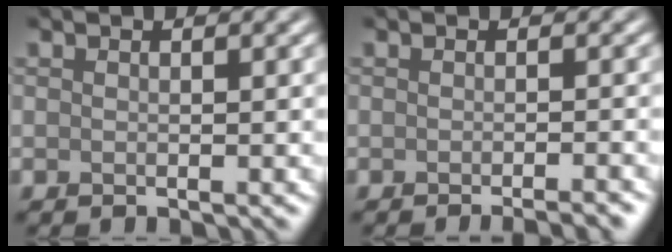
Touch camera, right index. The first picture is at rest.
{"total": 2.6, "force": [-1.7, 0.6, 1.9], "torque": [-0.003, 0.003, -0.023]}